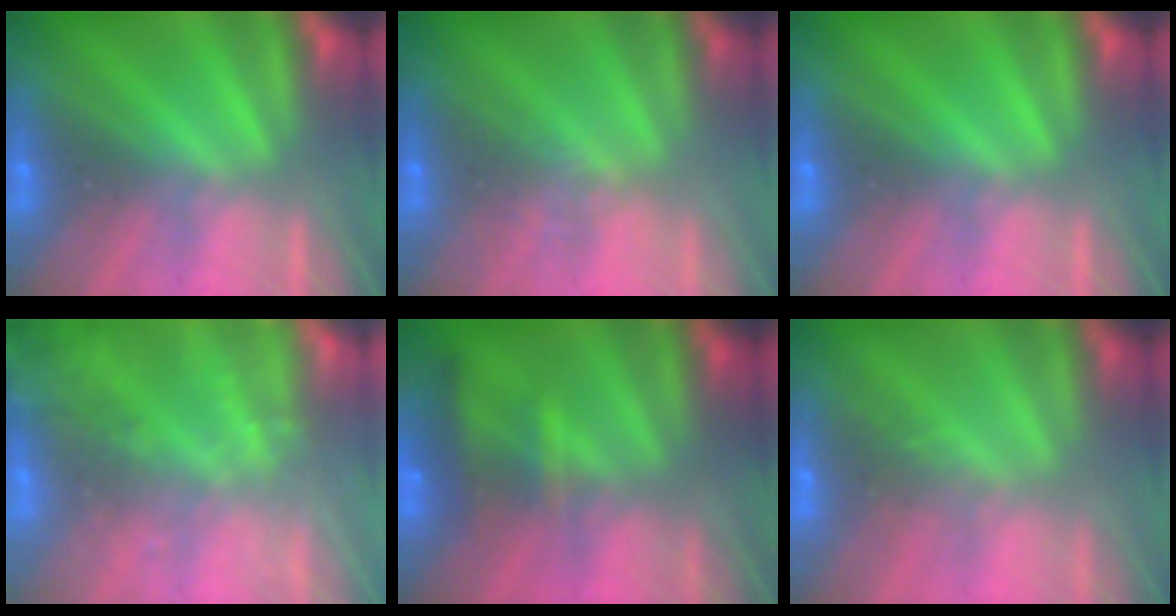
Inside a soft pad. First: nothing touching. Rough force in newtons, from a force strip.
{"total": 2.4}
{"total": 0.0}
{"total": 8.4}
{"total": 10.5}
{"total": 2.7}